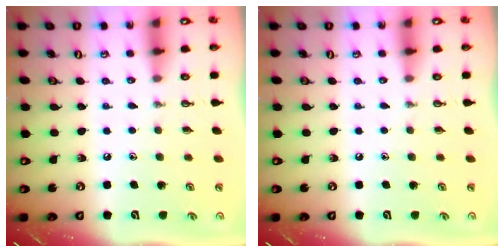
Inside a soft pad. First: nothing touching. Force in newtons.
{"total": 0.0}